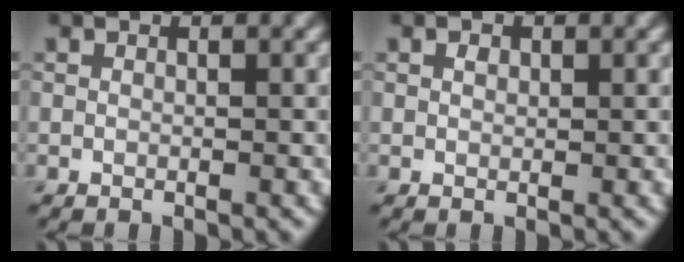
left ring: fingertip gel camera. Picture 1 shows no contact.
{"total": 0.7, "force": [0.3, 0.5, 0.4], "torque": [-0.008, 0.000, 0.004]}